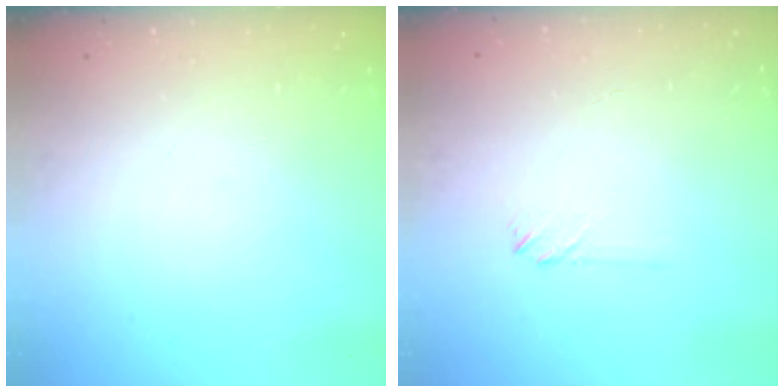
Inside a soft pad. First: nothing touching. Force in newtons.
{"total": 2.0, "press": 2.0, "slide": 0.3}